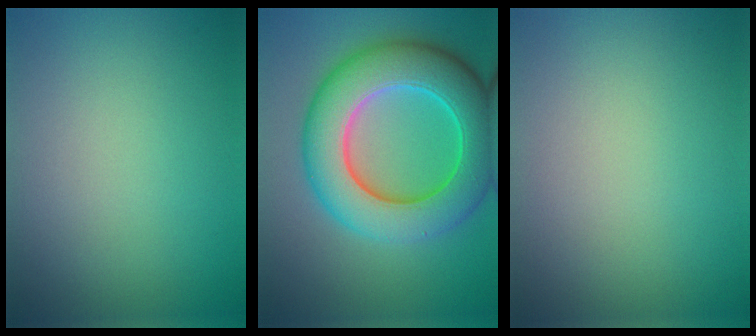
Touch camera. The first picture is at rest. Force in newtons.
{"total": 10.4, "press": 10.4, "slide": 0.2}
{"total": 0.0}